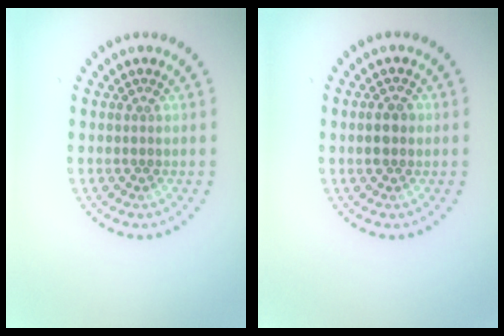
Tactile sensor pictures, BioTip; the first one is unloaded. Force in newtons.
{"total": 1.6, "press": 1.6, "slide": 0.1}